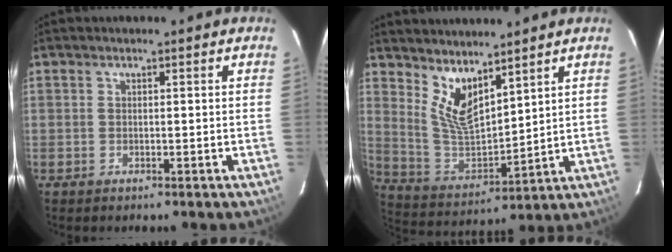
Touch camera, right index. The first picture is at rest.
{"total": 9.7, "force": [6.6, 3.7, 6.1], "torque": [-0.114, -0.015, 0.141]}